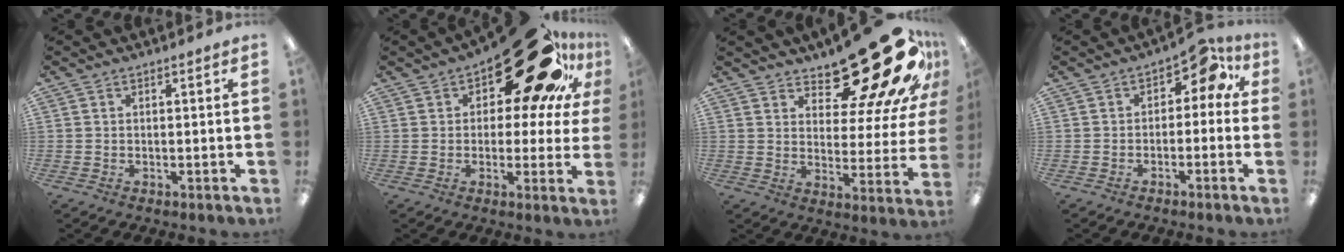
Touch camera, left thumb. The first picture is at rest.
{"total": 24.7, "force": [14.2, 11.5, 16.6], "torque": [-0.219, -0.079, 0.232]}
{"total": 24.3, "force": [17.3, 9.0, 14.5], "torque": [-0.170, -0.121, 0.280]}
{"total": 5.6, "force": [1.0, 3.7, 4.1], "torque": [-0.050, -0.002, 0.010]}